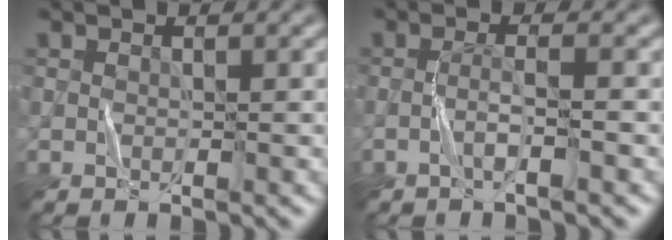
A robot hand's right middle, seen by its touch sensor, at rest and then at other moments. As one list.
[{"total": 1.4, "force": [-1.0, -0.3, 0.9], "torque": [-0.013, 0.006, -0.024]}]